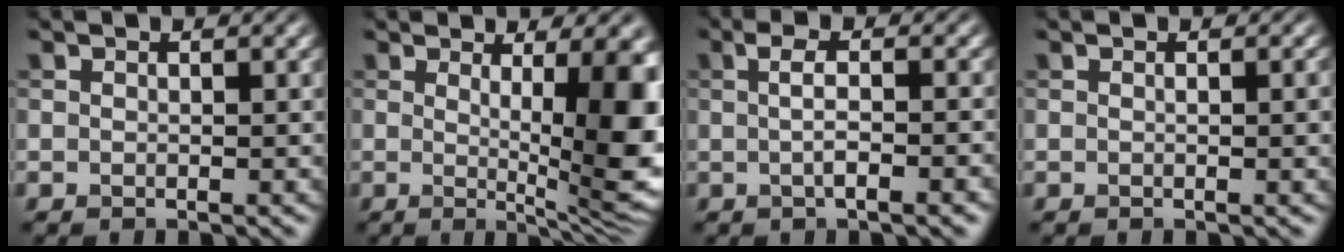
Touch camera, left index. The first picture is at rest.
{"total": 10.5, "force": [0.6, 2.7, 10.2], "torque": [-0.118, -0.009, 0.011]}
{"total": 4.5, "force": [-0.4, 1.5, 4.2], "torque": [-0.047, 0.010, -0.010]}
{"total": 1.6, "force": [0.1, 0.3, 1.5], "torque": [-0.019, 0.000, 0.000]}